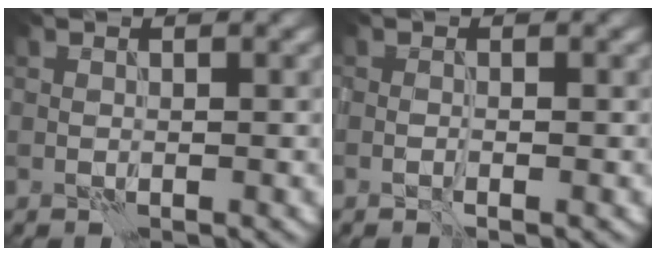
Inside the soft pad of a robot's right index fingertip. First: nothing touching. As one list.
[{"total": 0.9, "force": [-0.5, 0.2, 0.8], "torque": [-0.015, 0.000, -0.011]}]